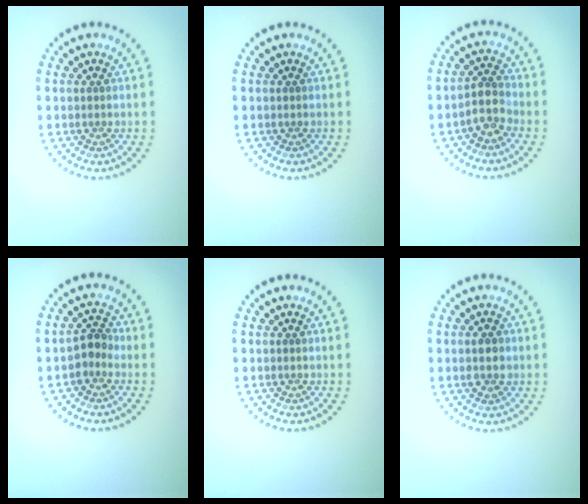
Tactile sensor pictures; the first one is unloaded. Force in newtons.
{"total": 0.0}
{"total": 2.5, "press": 2.0, "slide": 1.4}
{"total": 2.0, "press": 1.7, "slide": 1.1}
{"total": 0.0}
{"total": 1.9, "press": 1.9, "slide": 0.2}